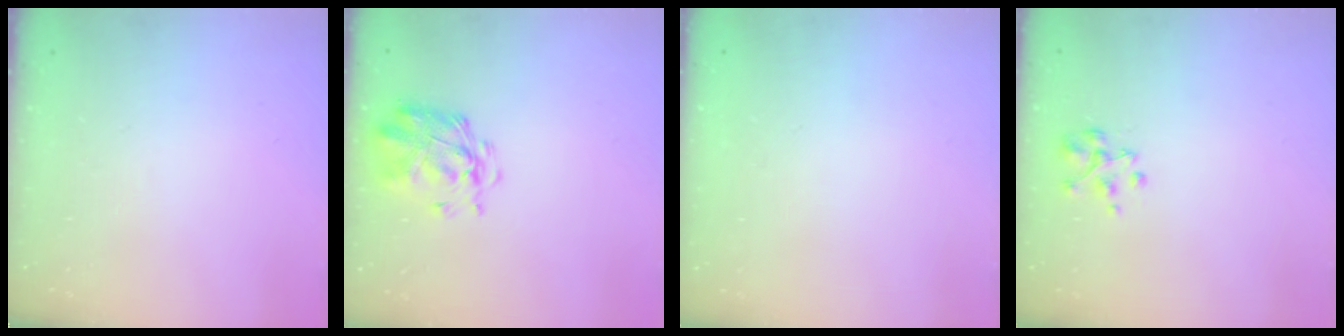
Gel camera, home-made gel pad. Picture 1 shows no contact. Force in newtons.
{"total": 2.9, "press": 2.8, "slide": 0.8}
{"total": 1.8, "press": 1.8, "slide": 0.2}
{"total": 2.9, "press": 2.9, "slide": 0.2}